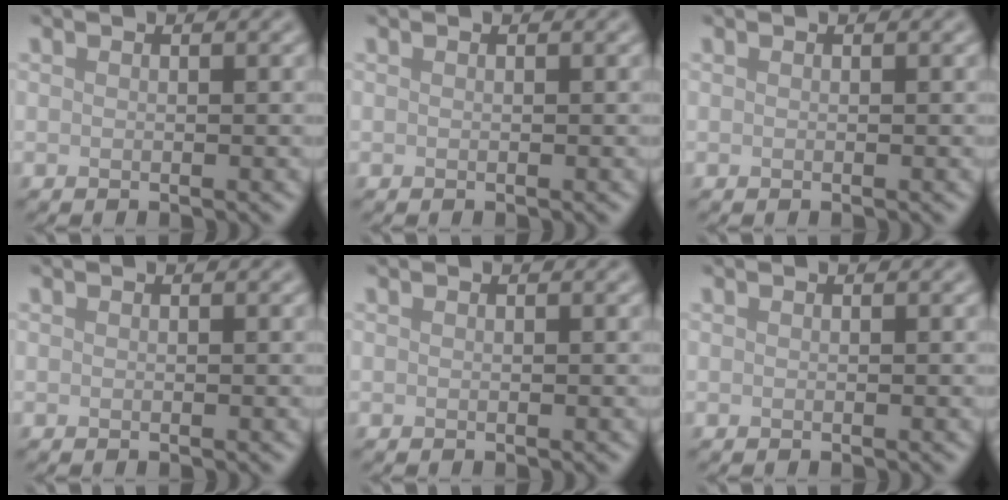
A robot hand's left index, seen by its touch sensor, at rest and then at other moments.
{"total": 0.0}
{"total": 0.0}
{"total": 0.0}
{"total": 0.0}
{"total": 0.0}